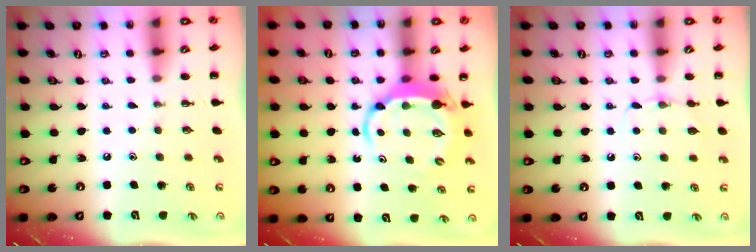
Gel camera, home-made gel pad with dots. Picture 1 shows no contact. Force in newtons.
{"total": 6.7, "press": 6.6, "slide": 1.3}
{"total": 5.5, "press": 5.2, "slide": 1.7}